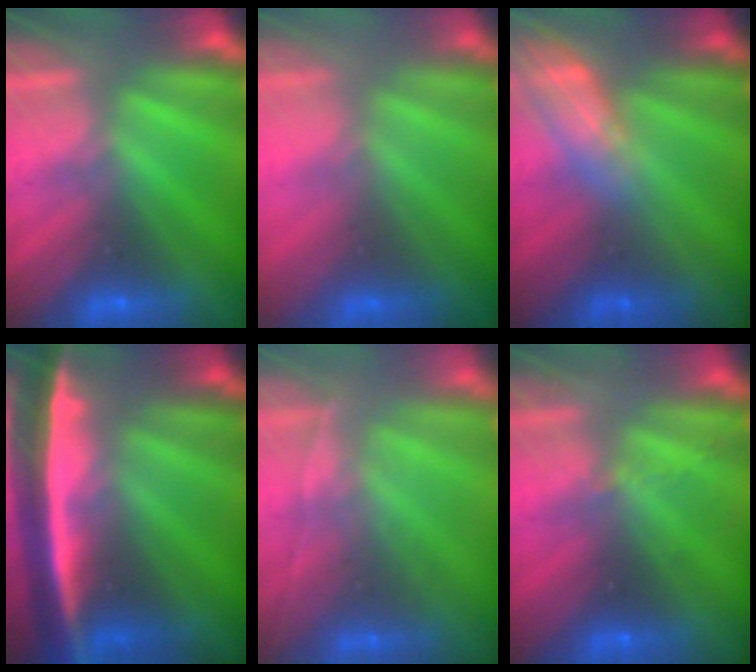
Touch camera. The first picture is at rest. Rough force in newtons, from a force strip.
{"total": 2.8}
{"total": 2.5}
{"total": 7.7}
{"total": 2.0}
{"total": 2.1}